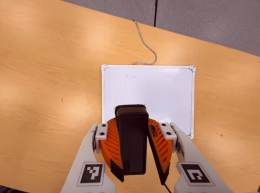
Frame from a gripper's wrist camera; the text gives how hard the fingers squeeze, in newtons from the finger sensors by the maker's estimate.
{"total": 10.2, "left": 9.8, "right": 10.6}